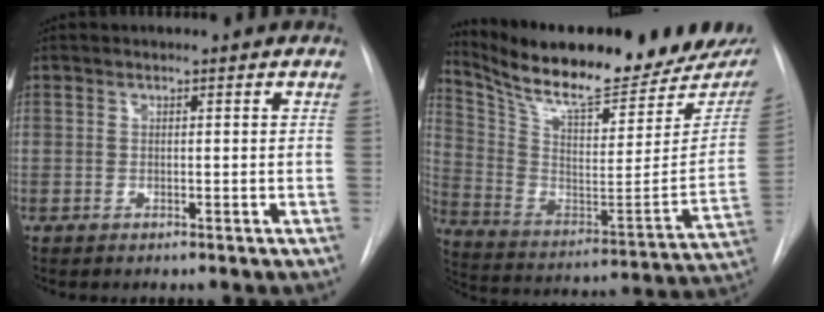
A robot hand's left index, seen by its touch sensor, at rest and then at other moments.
{"total": 25.8, "force": [21.9, 4.7, 12.7], "torque": [-0.217, -0.051, 0.323]}